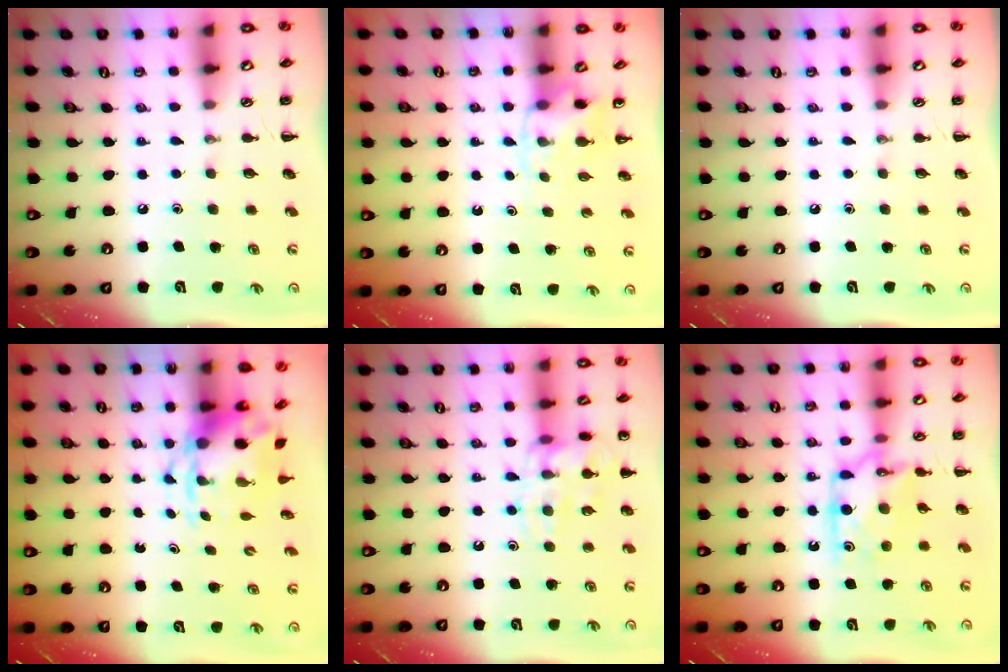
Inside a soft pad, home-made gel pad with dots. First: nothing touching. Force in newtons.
{"total": 3.7, "press": 3.7, "slide": 0.7}
{"total": 0.0}
{"total": 3.7, "press": 3.6, "slide": 0.8}
{"total": 13.7, "press": 13.6, "slide": 1.4}
{"total": 10.2, "press": 10.1, "slide": 0.5}